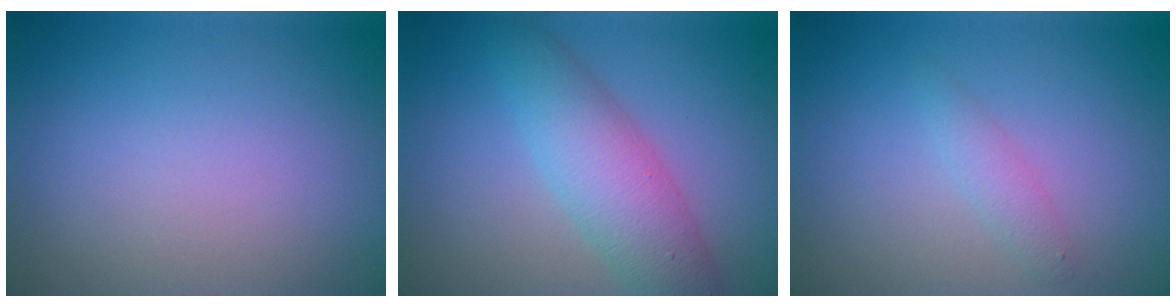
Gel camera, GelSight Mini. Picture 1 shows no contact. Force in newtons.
{"total": 5.3, "press": 5.3, "slide": 0.0}
{"total": 1.4, "press": 1.4, "slide": 0.0}